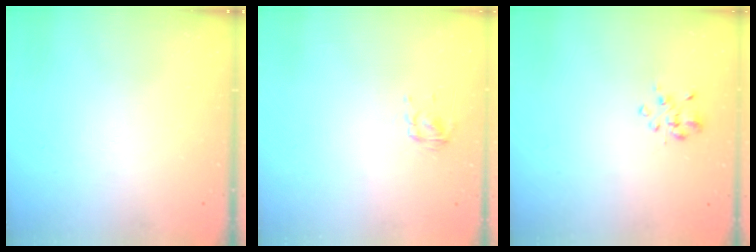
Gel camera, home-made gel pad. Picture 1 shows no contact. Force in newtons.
{"total": 2.8, "press": 2.6, "slide": 1.0}
{"total": 2.2, "press": 1.9, "slide": 1.1}